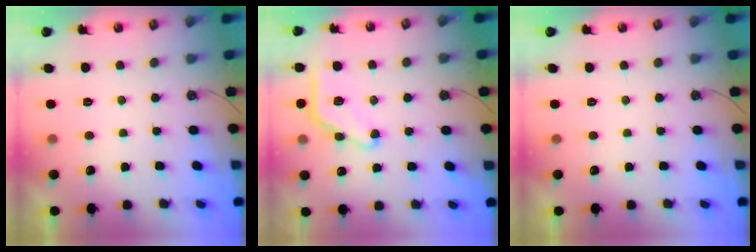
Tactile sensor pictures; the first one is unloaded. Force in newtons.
{"total": 12.2, "press": 12.2, "slide": 0.7}
{"total": 0.0}